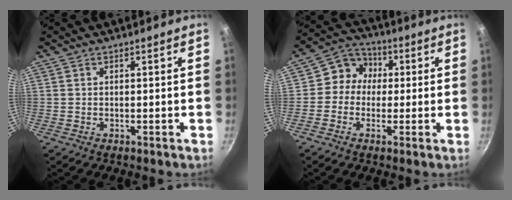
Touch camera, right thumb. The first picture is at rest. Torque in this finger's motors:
{"motor_torque": [0.10, -0.12, 0.16, -0.47, 0.06]}